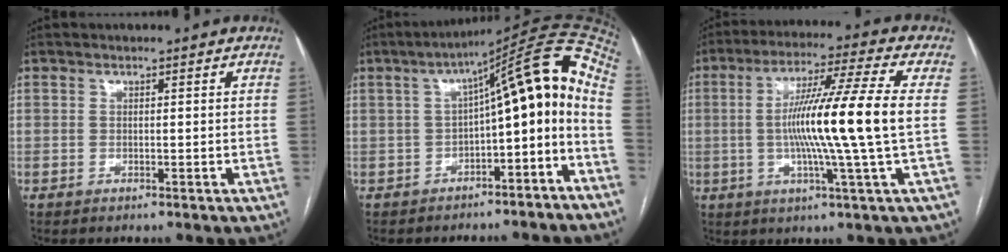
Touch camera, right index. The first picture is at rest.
{"total": 15.1, "force": [-2.9, 3.4, 14.5], "torque": [-0.188, 0.056, -0.040]}
{"total": 14.7, "force": [-0.4, -2.1, 14.5], "torque": [-0.259, -0.003, -0.012]}